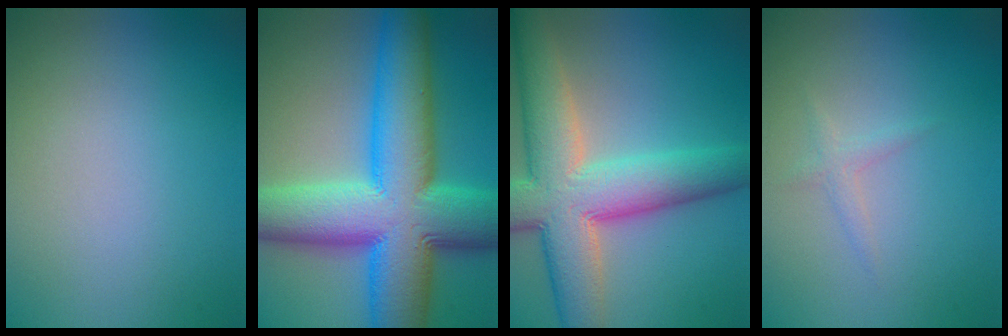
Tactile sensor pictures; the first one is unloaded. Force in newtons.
{"total": 15.4, "press": 15.4, "slide": 0.3}
{"total": 10.7, "press": 10.6, "slide": 0.6}
{"total": 1.0, "press": 1.0, "slide": 0.1}